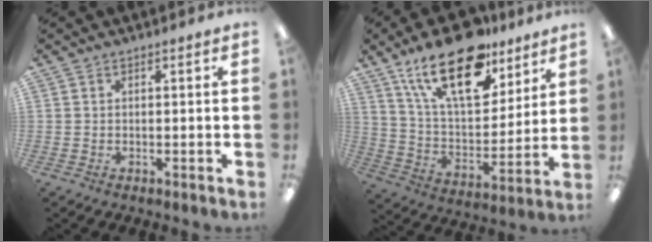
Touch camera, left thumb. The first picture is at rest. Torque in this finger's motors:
{"motor_torque": [1.63, 0.99, 1.58, -1.19, 0.34]}